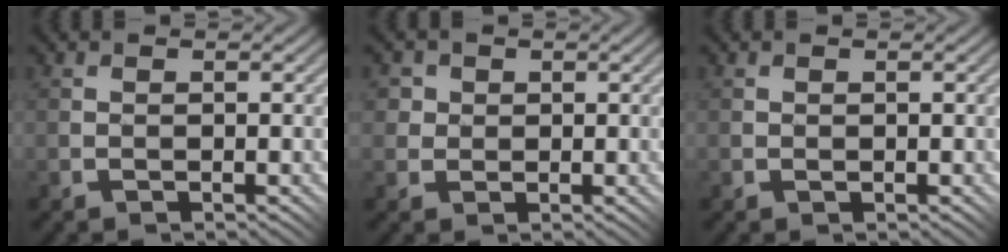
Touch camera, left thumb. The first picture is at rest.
{"total": 4.0, "force": [1.6, 3.5, 0.8], "torque": [-0.025, 0.011, 0.017]}
{"total": 0.0}